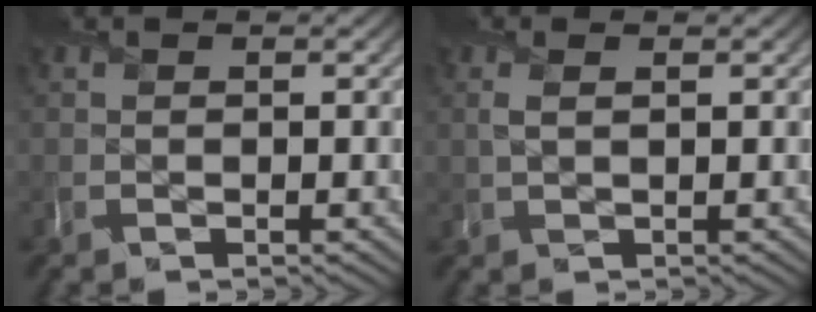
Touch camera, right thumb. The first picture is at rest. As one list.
[{"total": 1.5, "force": [0.7, 0.5, 1.2], "torque": [-0.030, 0.001, 0.015]}]